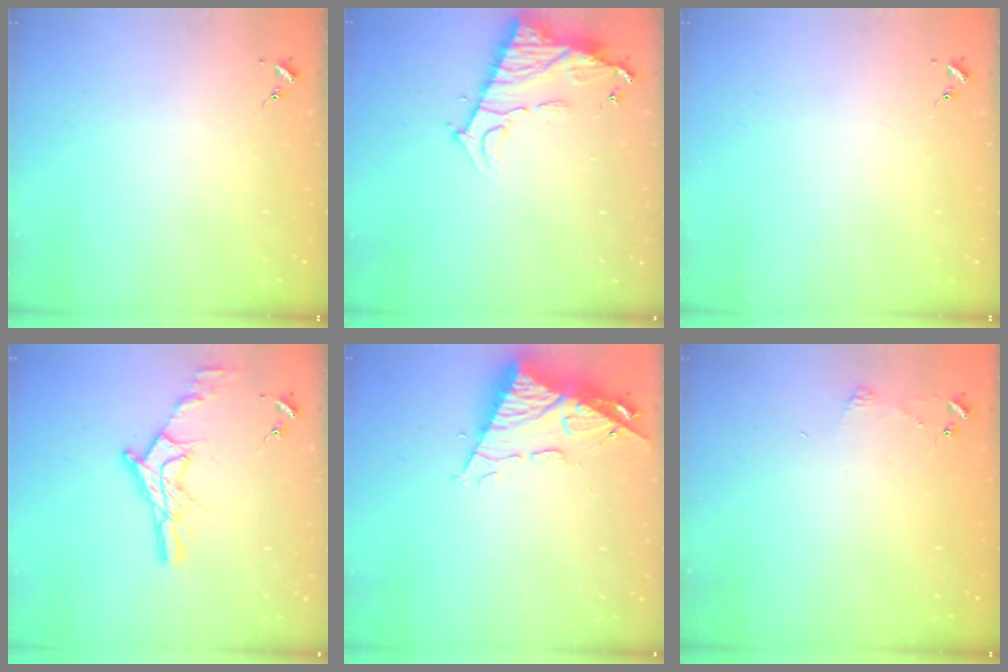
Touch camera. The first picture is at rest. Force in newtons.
{"total": 11.7, "press": 11.6, "slide": 0.8}
{"total": 0.0}
{"total": 14.2, "press": 14.2, "slide": 1.1}
{"total": 13.0, "press": 12.9, "slide": 1.4}
{"total": 3.9, "press": 3.9, "slide": 0.4}